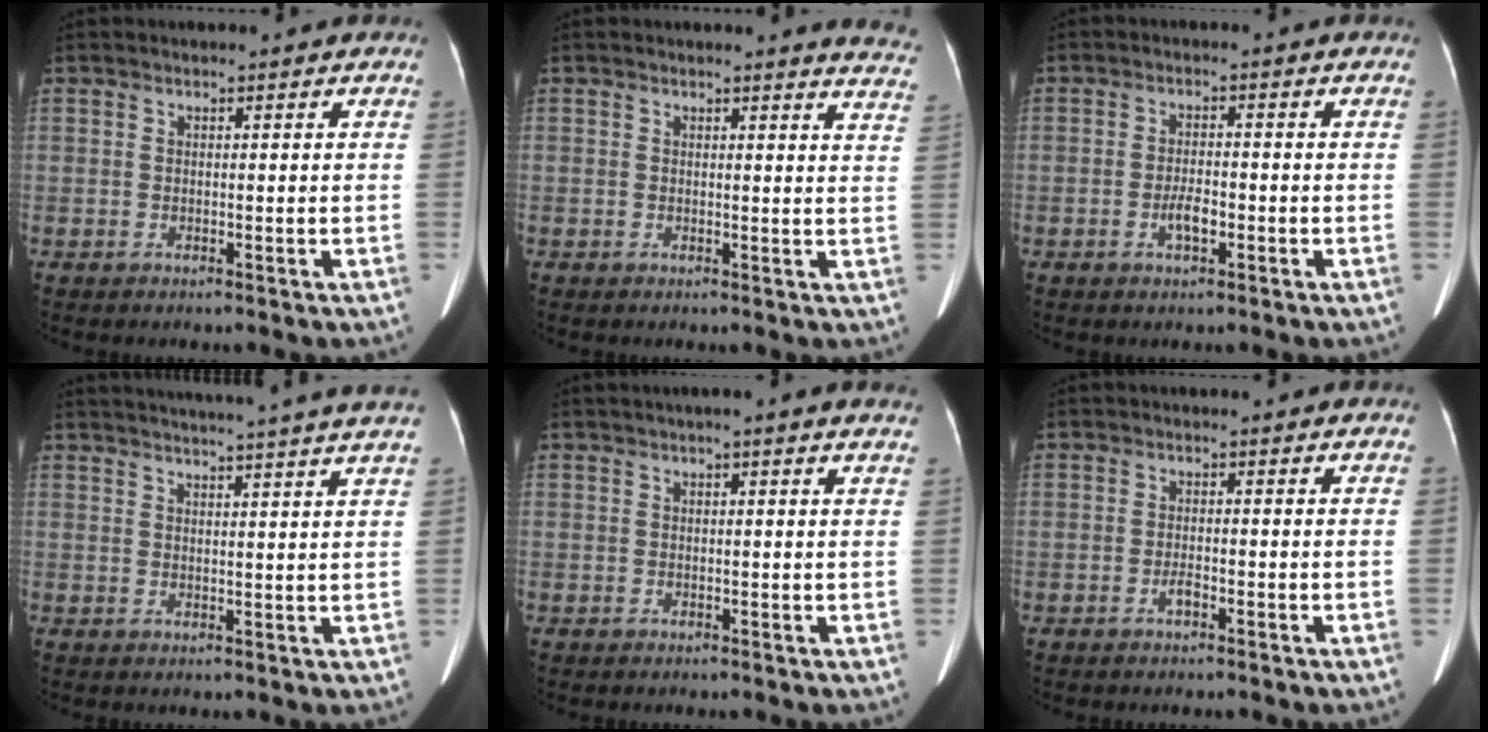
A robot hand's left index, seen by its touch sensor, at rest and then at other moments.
{"total": 5.4, "force": [5.2, 0.9, 0.7], "torque": [0.005, -0.035, 0.018]}
{"total": 2.9, "force": [-1.2, 0.9, 2.5], "torque": [-0.048, 0.002, -0.021]}
{"total": 16.9, "force": [15.3, -1.6, 7.1], "torque": [-0.117, -0.019, 0.188]}
{"total": 2.7, "force": [1.9, 0.2, 2.0], "torque": [-0.025, 0.024, 0.020]}
{"total": 1.1, "force": [-0.6, 0.3, 0.8], "torque": [-0.018, 0.000, -0.010]}